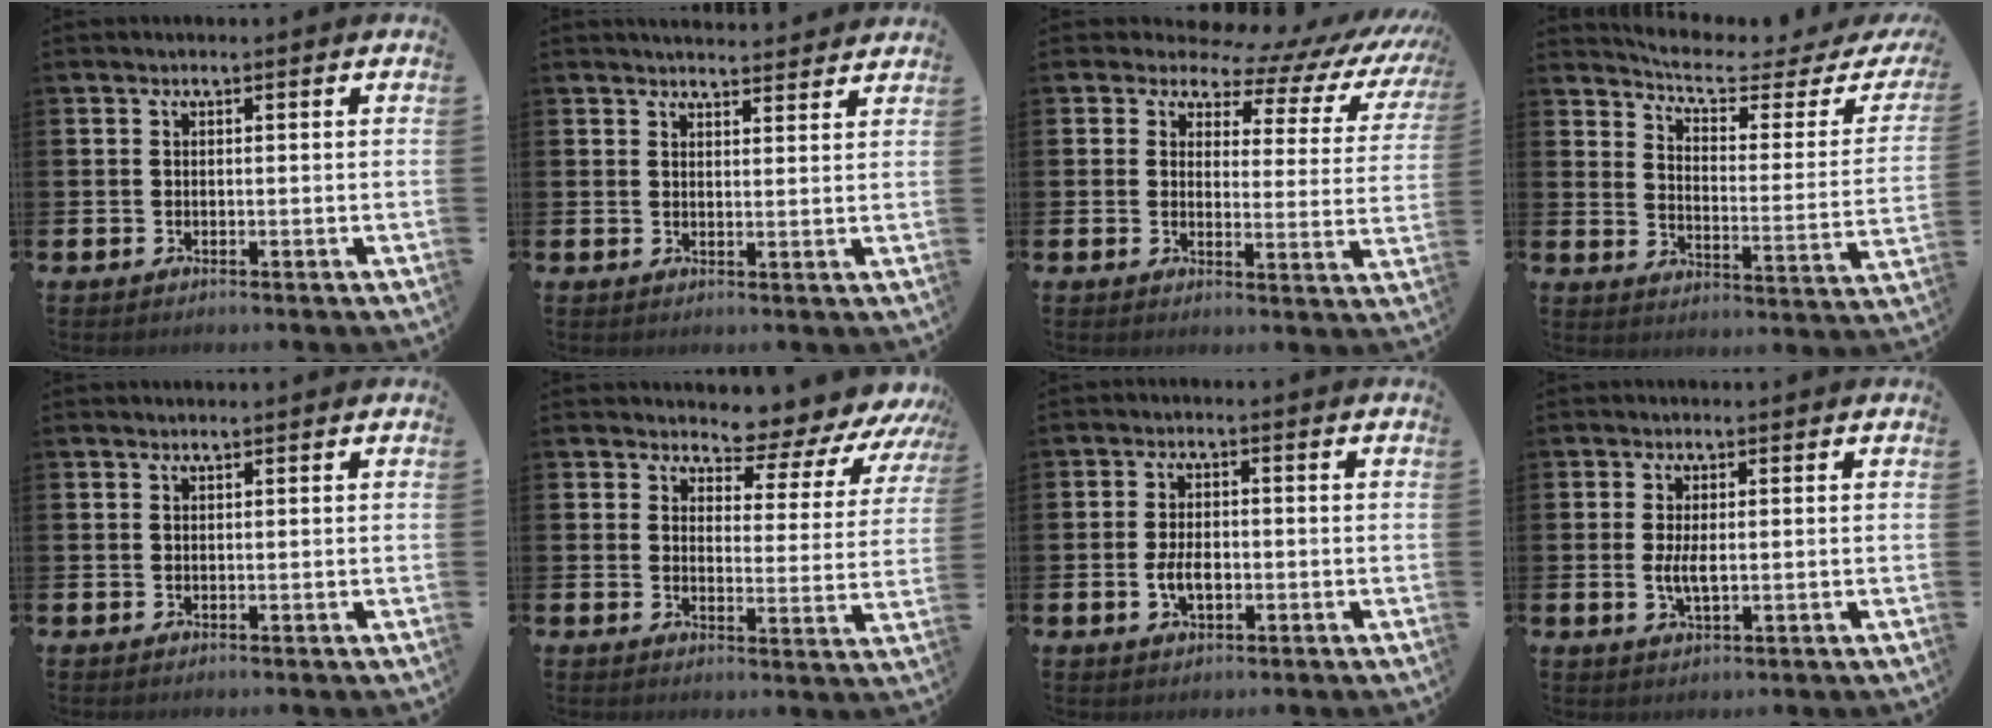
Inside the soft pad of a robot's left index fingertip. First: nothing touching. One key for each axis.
{"total": 3.5, "fx": 3.5, "fy": 0.3, "fz": 0.0, "tx": 0.002, "ty": -0.023, "tz": 0.061}
{"total": 5.0, "fx": 3.5, "fy": 3.0, "fz": 2.1, "tx": -0.047, "ty": -0.034, "tz": 0.046}
{"total": 6.4, "fx": 5.7, "fy": 0.9, "fz": 2.8, "tx": -0.081, "ty": -0.041, "tz": 0.091}
{"total": 0.6, "fx": 0.6, "fy": 0.0, "fz": 0.0, "tx": 0.008, "ty": -0.004, "tz": 0.010}
{"total": 4.7, "fx": 4.3, "fy": 1.7, "fz": 0.5, "tx": -0.011, "ty": -0.054, "tz": 0.062}
{"total": 3.4, "fx": -0.6, "fy": 2.0, "fz": 2.7, "tx": -0.043, "ty": 0.000, "tz": -0.014}
{"total": 2.6, "fx": 0.1, "fy": 0.9, "fz": 2.4, "tx": -0.047, "ty": 0.001, "tz": 0.001}